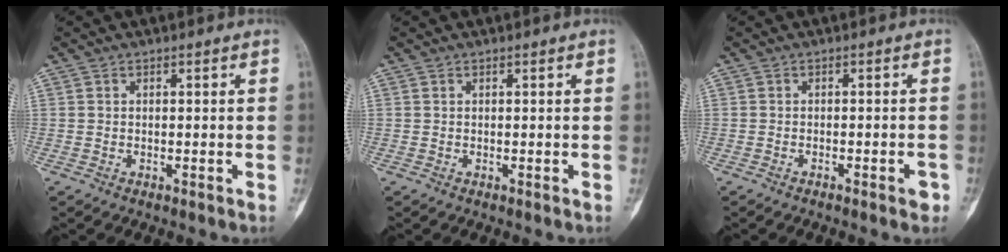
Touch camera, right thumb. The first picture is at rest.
{"total": 0.0}
{"total": 2.1, "force": [-1.2, 0.6, 1.6], "torque": [-0.024, 0.011, -0.017]}